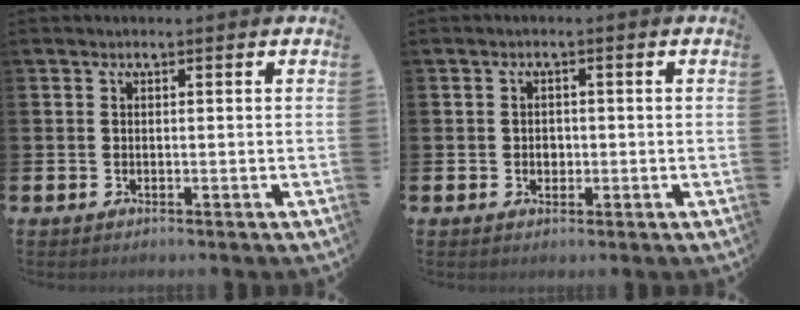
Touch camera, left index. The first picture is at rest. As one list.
[{"total": 1.5, "force": [-0.1, 1.3, 0.7], "torque": [-0.003, 0.003, -0.006]}]